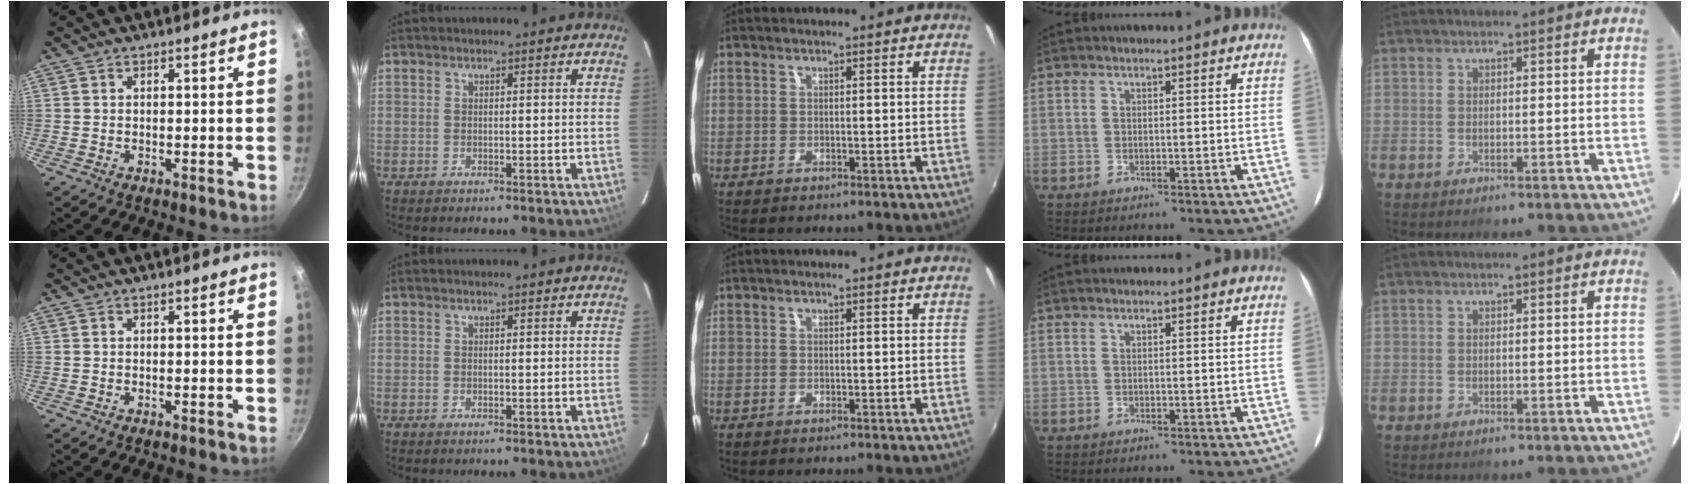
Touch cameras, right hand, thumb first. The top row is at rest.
{}